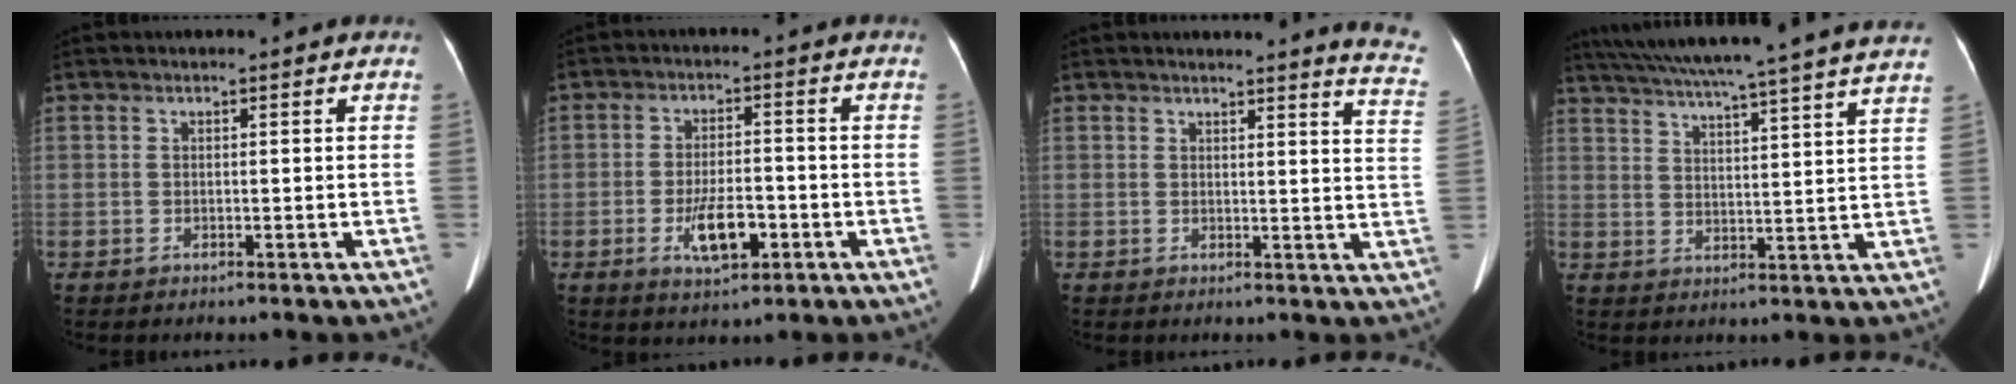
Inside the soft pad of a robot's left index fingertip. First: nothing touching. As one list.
[{"total": 6.7, "force": [-2.6, 2.5, 5.6], "torque": [-0.105, -0.004, -0.040]}, {"total": 8.3, "force": [8.0, -0.4, 2.2], "torque": [-0.011, -0.072, 0.057]}, {"total": 25.8, "force": [22.9, -0.8, 11.8], "torque": [-0.199, -0.007, 0.302]}]